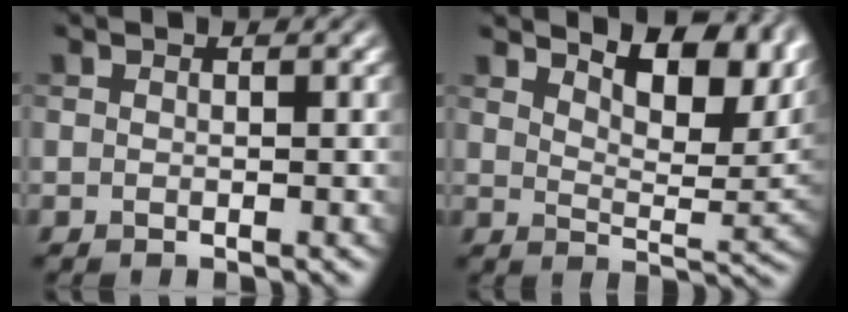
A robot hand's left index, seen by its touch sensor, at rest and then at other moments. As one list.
[{"total": 9.6, "force": [5.8, 3.6, 6.7], "torque": [-0.094, 0.005, 0.092]}]